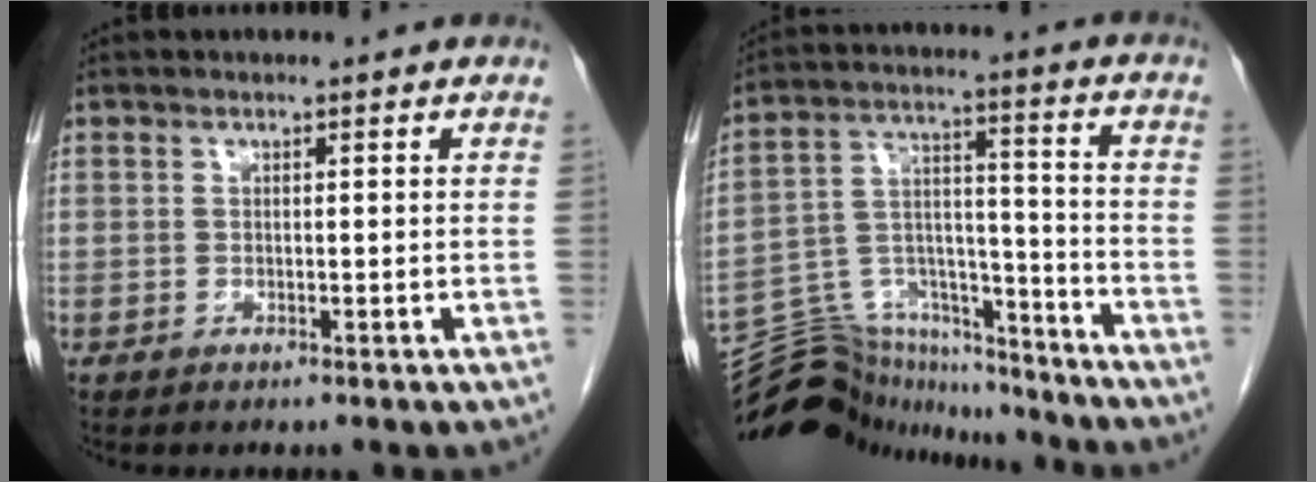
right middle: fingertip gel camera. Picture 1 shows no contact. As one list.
[{"total": 15.7, "force": [-15.1, 4.0, 1.3], "torque": [-0.037, 0.056, -0.248]}]